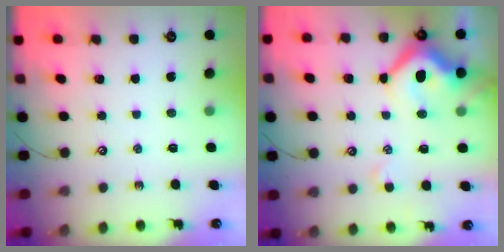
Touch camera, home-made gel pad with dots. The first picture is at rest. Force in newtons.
{"total": 10.6, "press": 10.5, "slide": 1.6}